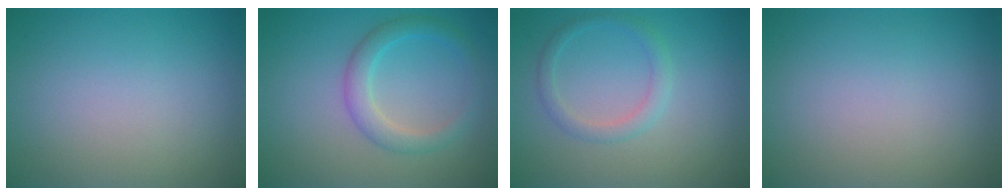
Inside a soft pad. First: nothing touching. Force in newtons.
{"total": 2.9, "press": 2.8, "slide": 0.2}
{"total": 1.9, "press": 1.8, "slide": 0.1}
{"total": 0.0}